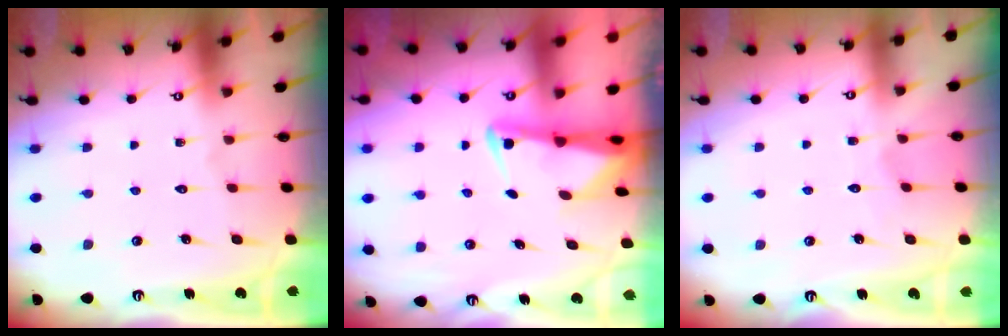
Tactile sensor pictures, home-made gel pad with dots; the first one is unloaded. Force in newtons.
{"total": 2.1, "press": 2.1, "slide": 0.5}
{"total": 3.4, "press": 3.3, "slide": 0.4}